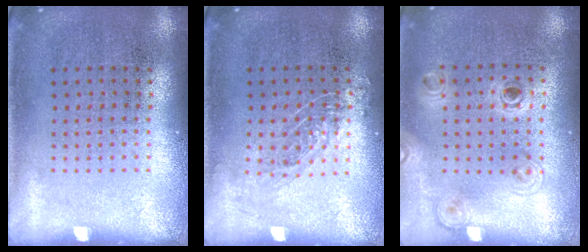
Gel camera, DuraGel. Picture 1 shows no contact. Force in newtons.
{"total": 0.9, "press": 0.9, "slide": 0.3}
{"total": 1.2, "press": 1.2, "slide": 0.5}